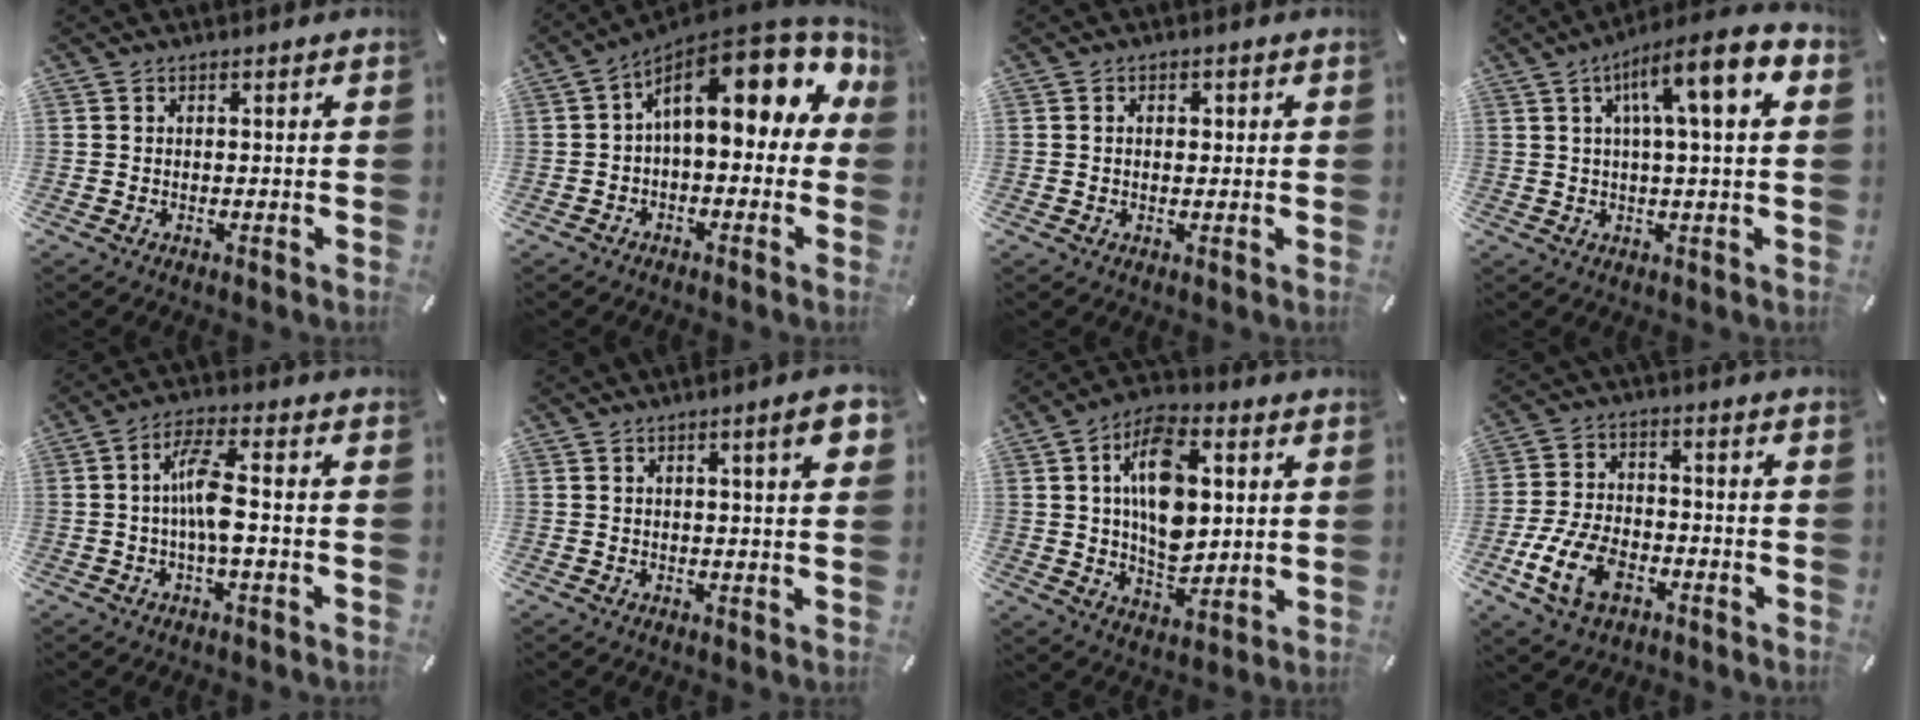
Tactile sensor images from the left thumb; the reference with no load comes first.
{"total": 16.4, "force": [6.1, 7.9, 13.0], "torque": [-0.197, -0.043, 0.102]}
{"total": 2.0, "force": [0.1, 1.4, 1.5], "torque": [-0.023, 0.004, -0.002]}
{"total": 12.1, "force": [4.2, 2.0, 11.2], "torque": [-0.185, -0.015, 0.066]}
{"total": 9.0, "force": [-0.8, 2.4, 8.6], "torque": [-0.170, 0.002, -0.019]}
{"total": 6.1, "force": [2.1, 1.0, 5.6], "torque": [-0.084, -0.003, 0.029]}
{"total": 15.1, "force": [3.0, 9.7, 11.2], "torque": [-0.202, 0.001, 0.050]}
{"total": 12.0, "force": [-5.1, 7.6, 7.8], "torque": [-0.170, 0.016, -0.091]}